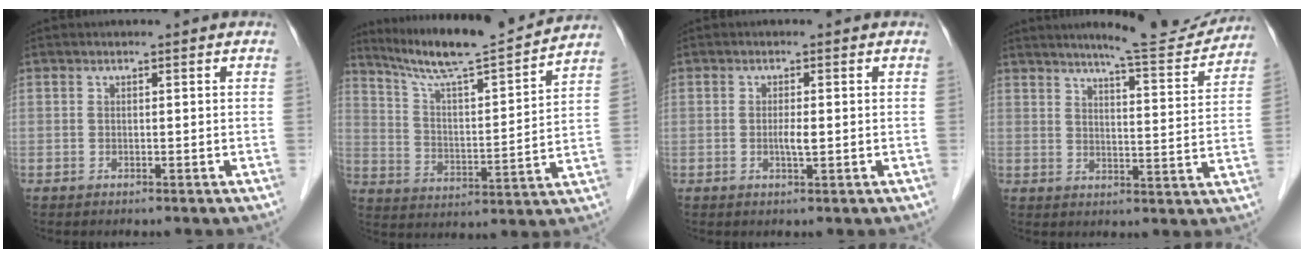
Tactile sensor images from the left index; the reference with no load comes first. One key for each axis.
{"total": 16.0, "fx": 14.6, "fy": -0.3, "fz": 6.4, "tx": -0.117, "ty": -0.007, "tz": 0.234}
{"total": 1.7, "fx": -0.5, "fy": 0.1, "fz": 1.6, "tx": -0.032, "ty": -0.006, "tz": -0.008}
{"total": 11.4, "fx": 10.7, "fy": 0.3, "fz": 3.9, "tx": -0.051, "ty": -0.020, "tz": 0.134}